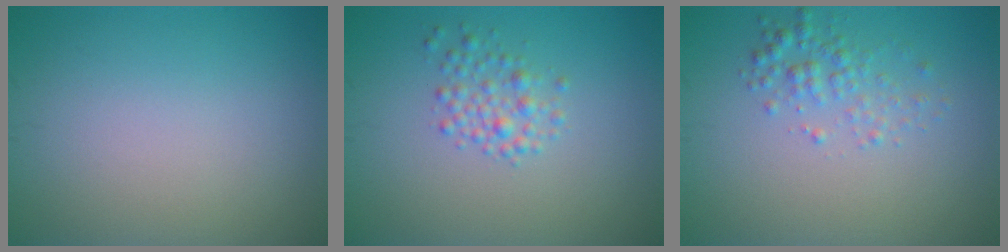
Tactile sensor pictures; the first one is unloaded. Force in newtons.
{"total": 2.1, "press": 2.1, "slide": 0.1}
{"total": 2.0, "press": 2.0, "slide": 0.1}